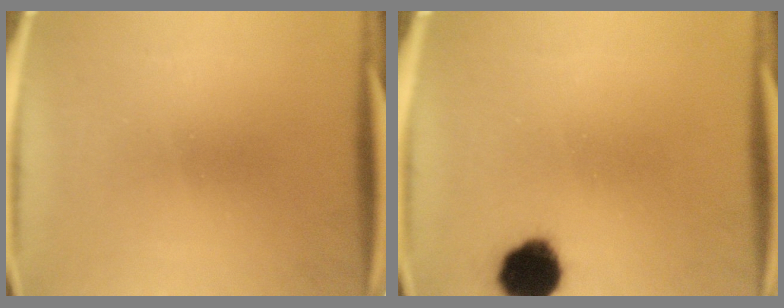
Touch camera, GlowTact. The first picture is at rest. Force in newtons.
{"total": 10.2}